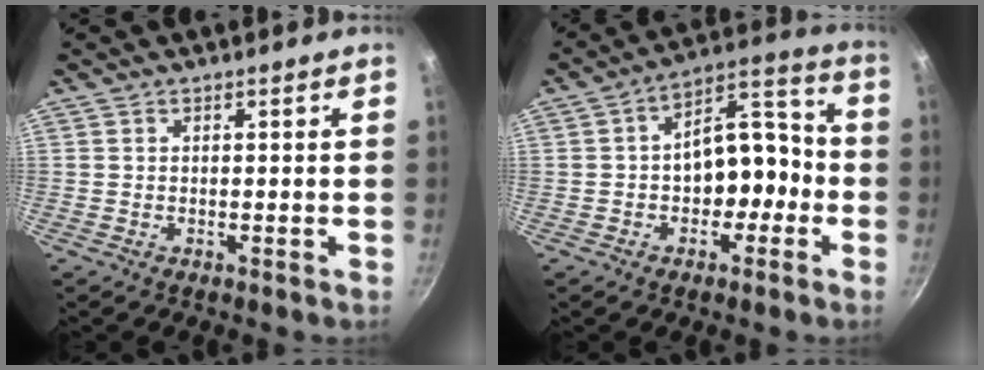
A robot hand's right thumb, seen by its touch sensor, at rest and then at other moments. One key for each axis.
{"total": 12.7, "fx": -1.9, "fy": 7.9, "fz": 9.8, "tx": -0.102, "ty": 0.049, "tz": -0.038}